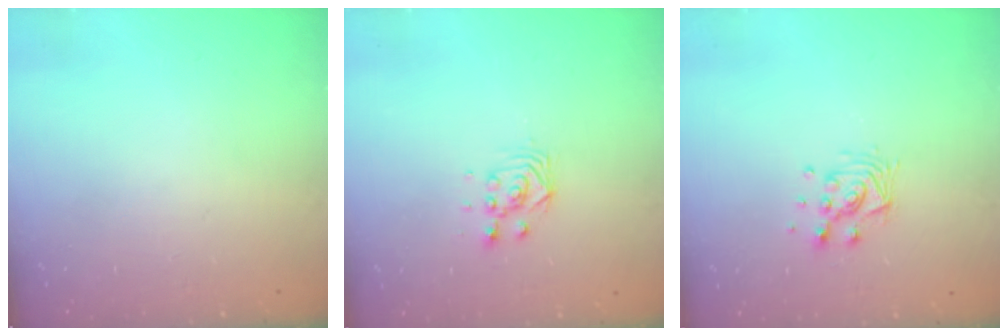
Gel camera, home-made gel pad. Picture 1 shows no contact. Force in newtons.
{"total": 3.0, "press": 3.0, "slide": 0.0}
{"total": 9.8, "press": 9.8, "slide": 0.6}